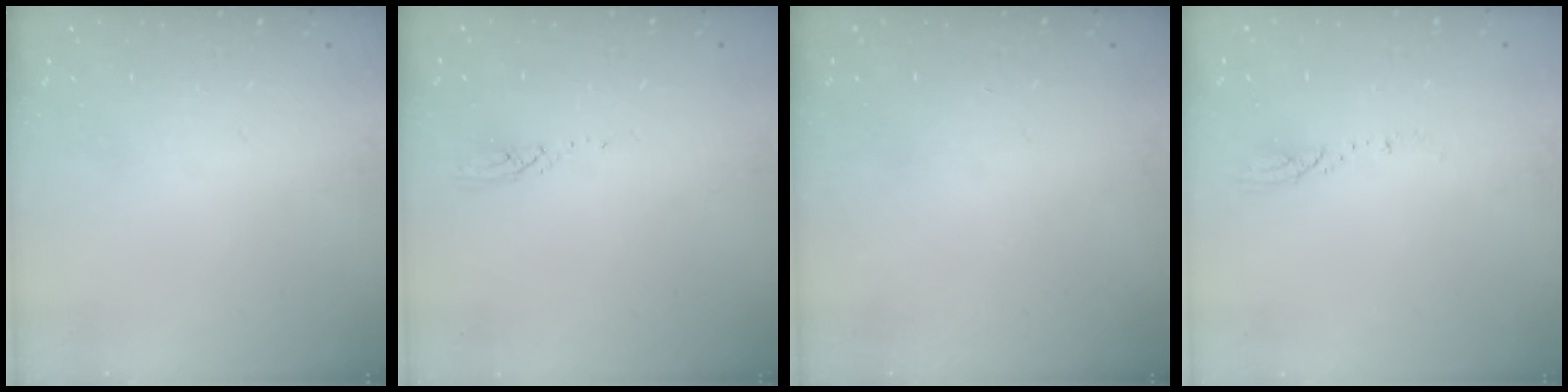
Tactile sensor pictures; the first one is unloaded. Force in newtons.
{"total": 3.0, "press": 3.0, "slide": 0.1}
{"total": 0.0}
{"total": 3.4, "press": 3.4, "slide": 0.3}